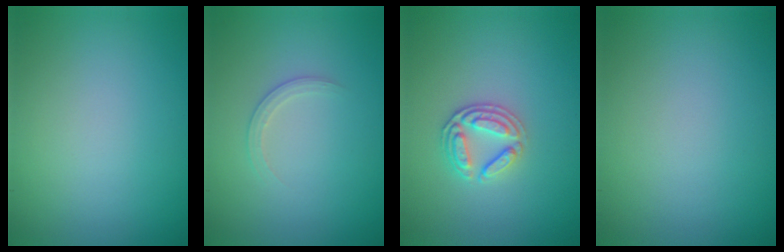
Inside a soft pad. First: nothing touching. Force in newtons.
{"total": 1.3, "press": 1.3, "slide": 0.1}
{"total": 2.6, "press": 2.5, "slide": 0.7}
{"total": 0.0}